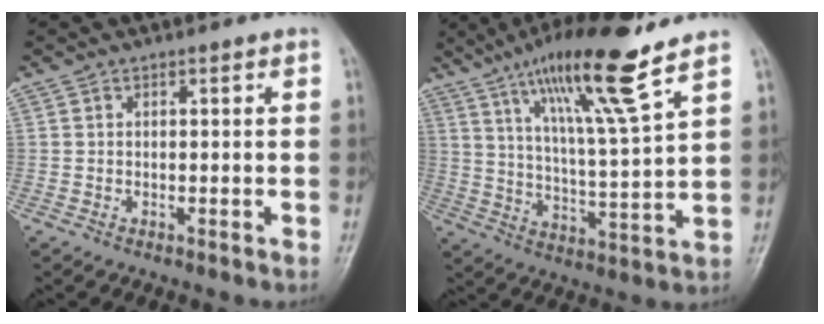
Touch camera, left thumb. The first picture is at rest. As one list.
[{"total": 16.8, "force": [10.9, 1.5, 12.6], "torque": [-0.214, -0.053, 0.191]}]